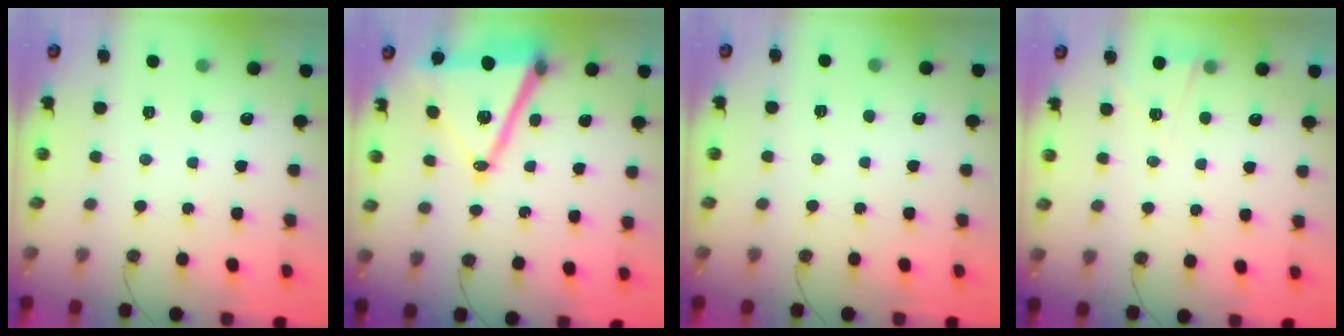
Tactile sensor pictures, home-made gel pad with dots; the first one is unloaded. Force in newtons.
{"total": 16.6, "press": 16.2, "slide": 3.7}
{"total": 2.5, "press": 1.7, "slide": 1.8}
{"total": 2.7, "press": 2.3, "slide": 1.5}